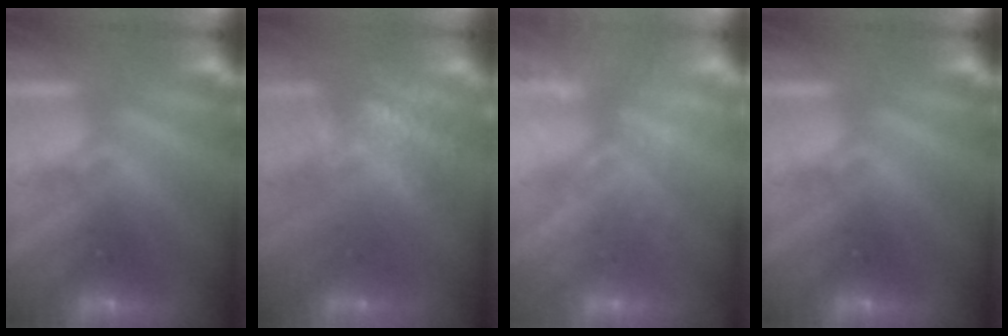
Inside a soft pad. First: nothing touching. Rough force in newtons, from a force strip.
{"total": 10.6}
{"total": 1.9}
{"total": 0.0}